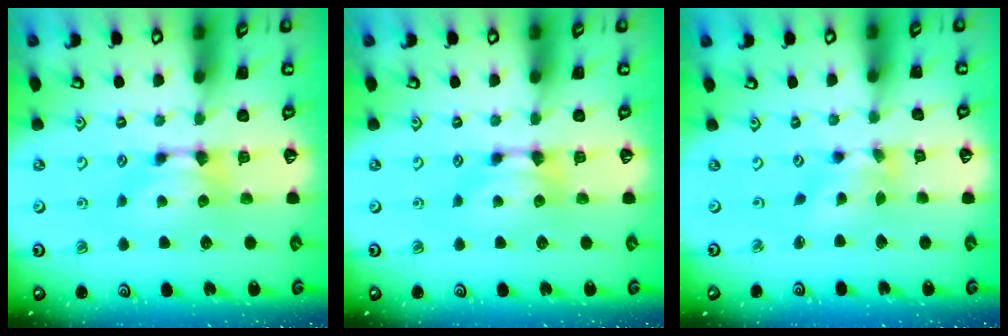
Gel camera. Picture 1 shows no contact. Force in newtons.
{"total": 0.0}
{"total": 1.8, "press": 1.1, "slide": 1.4}